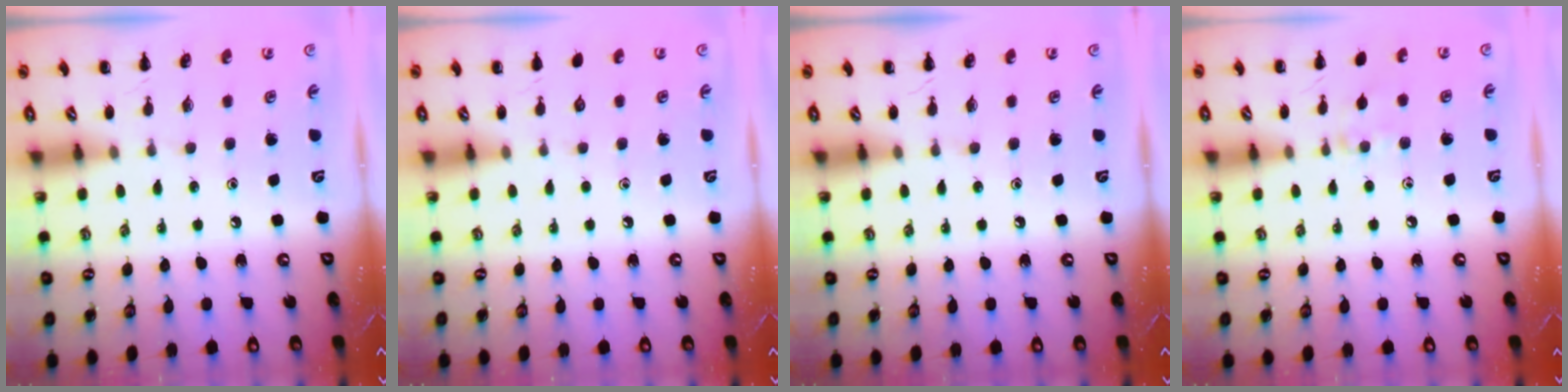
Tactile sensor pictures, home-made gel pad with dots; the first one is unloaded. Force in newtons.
{"total": 0.0}
{"total": 0.0}
{"total": 6.3, "press": 6.0, "slide": 1.8}